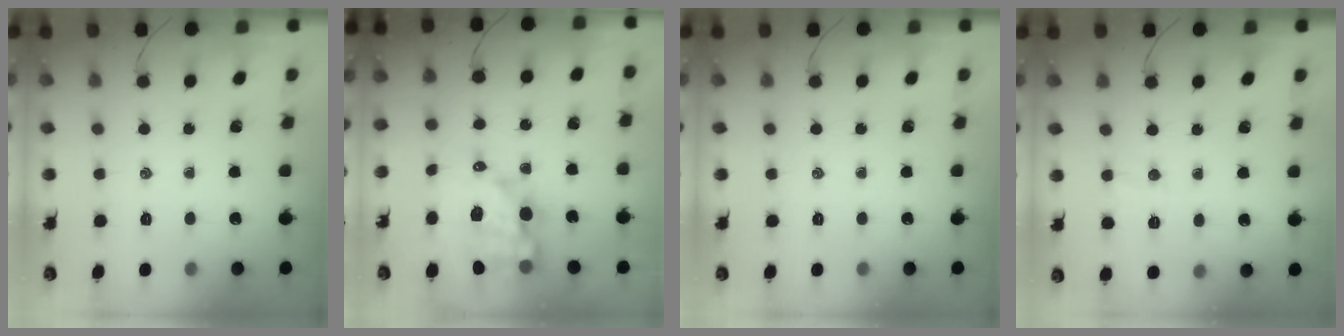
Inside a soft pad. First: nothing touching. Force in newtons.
{"total": 10.8, "press": 10.3, "slide": 3.0}
{"total": 0.0}
{"total": 4.7, "press": 4.6, "slide": 0.8}